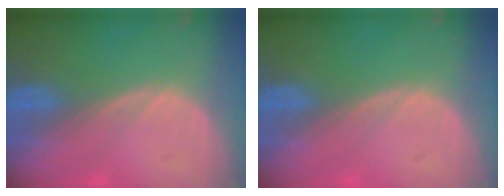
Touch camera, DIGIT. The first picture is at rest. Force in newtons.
{"total": 0.0}